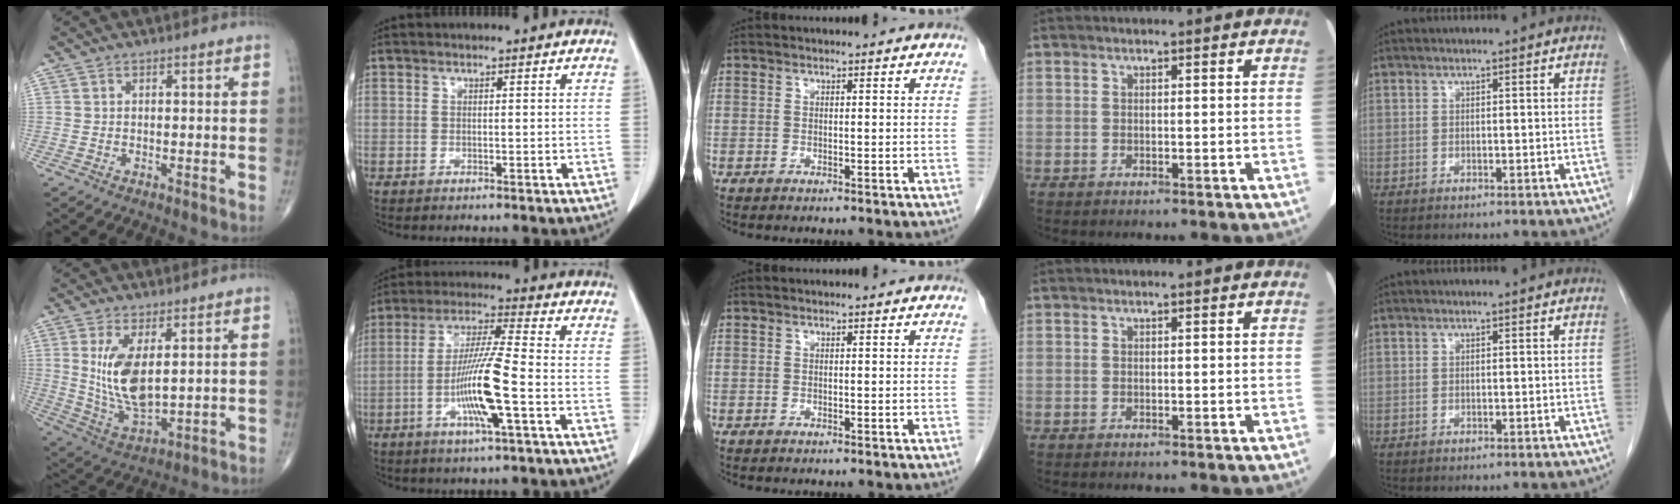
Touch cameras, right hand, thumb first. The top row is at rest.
{"thumb": {"total": 11.5, "force": [2.4, 5.1, 10.0], "torque": [-0.191, -0.026, 0.063]}, "index": {"total": 10.9, "force": [-3.2, -0.1, 10.4], "torque": [-0.203, -0.007, -0.064]}}